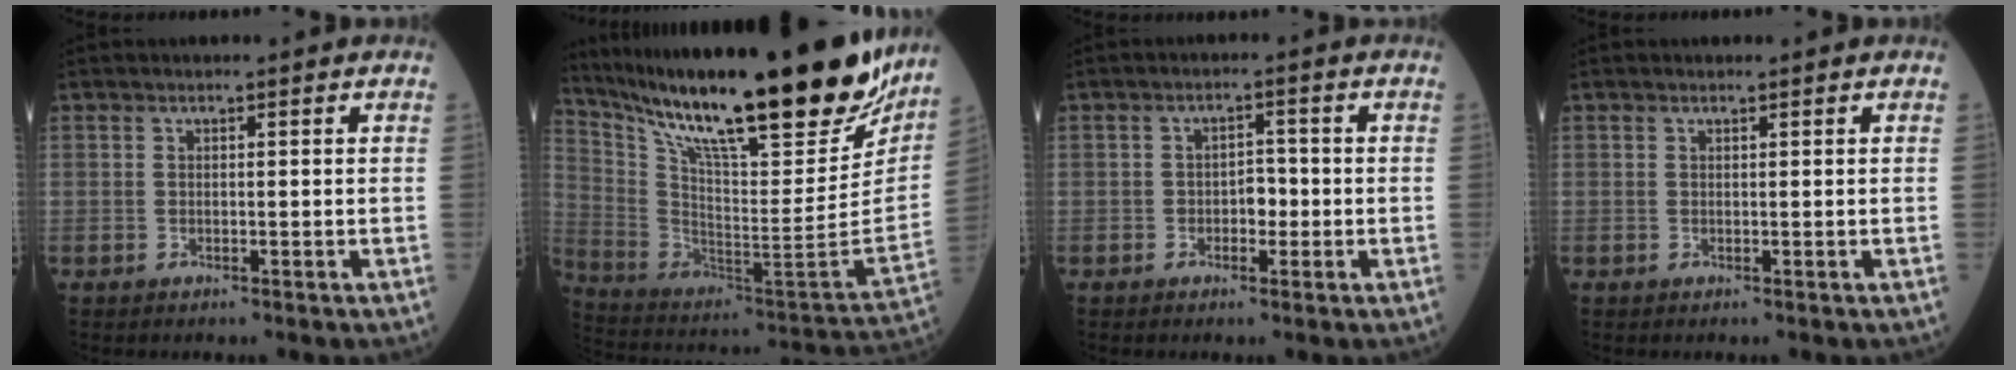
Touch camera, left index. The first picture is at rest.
{"total": 33.8, "force": [25.8, 5.2, 21.1], "torque": [-0.369, -0.053, 0.391]}
{"total": 2.6, "force": [-0.7, 1.6, 2.0], "torque": [-0.026, 0.007, -0.013]}
{"total": 0.0}